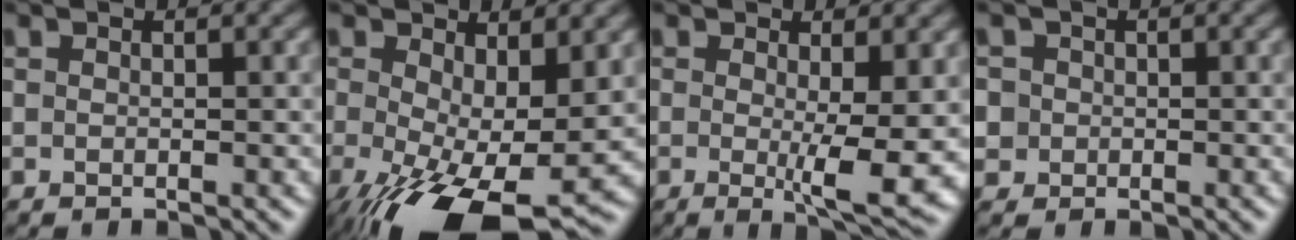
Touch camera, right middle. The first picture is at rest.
{"total": 13.4, "force": [-3.8, 5.8, 11.5], "torque": [-0.210, -0.043, -0.047]}
{"total": 5.5, "force": [-0.3, 1.0, 5.4], "torque": [-0.085, -0.017, -0.002]}
{"total": 2.9, "force": [0.1, 2.8, 0.9], "torque": [-0.008, 0.017, -0.012]}